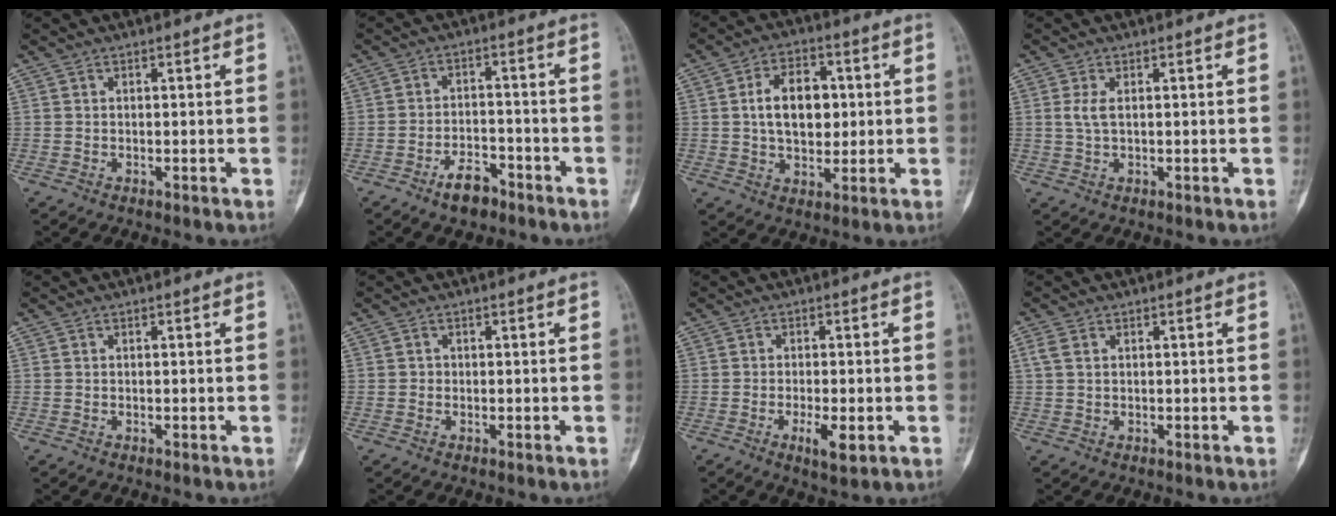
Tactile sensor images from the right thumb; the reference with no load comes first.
{"total": 5.7, "force": [-3.9, 2.8, 3.0], "torque": [-0.036, 0.032, -0.065]}
{"total": 11.2, "force": [1.3, 7.2, 8.5], "torque": [-0.116, 0.005, 0.024]}
{"total": 2.6, "force": [0.6, 1.1, 2.3], "torque": [-0.058, 0.003, 0.016]}
{"total": 0.0}
{"total": 0.5, "force": [-0.1, 0.5, 0.1], "torque": [0.005, 0.004, -0.004]}
{"total": 4.6, "force": [-1.6, 1.5, 4.1], "torque": [-0.067, -0.005, -0.023]}
{"total": 2.3, "force": [0.9, 1.4, 1.6], "torque": [-0.043, 0.007, 0.022]}